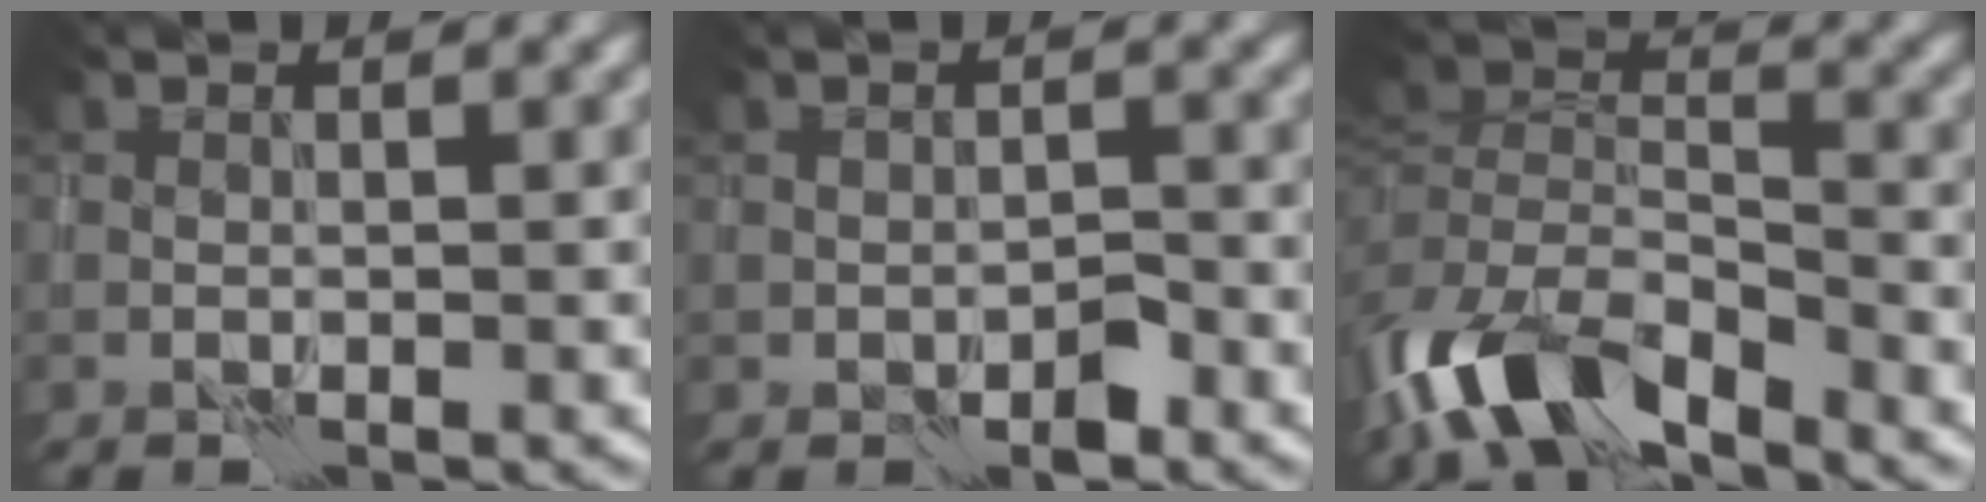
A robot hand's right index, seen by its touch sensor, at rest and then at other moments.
{"total": 1.7, "force": [-1.0, 1.1, 0.9], "torque": [-0.008, 0.003, -0.013]}
{"total": 9.6, "force": [-6.3, 4.1, 6.0], "torque": [-0.115, -0.014, -0.121]}